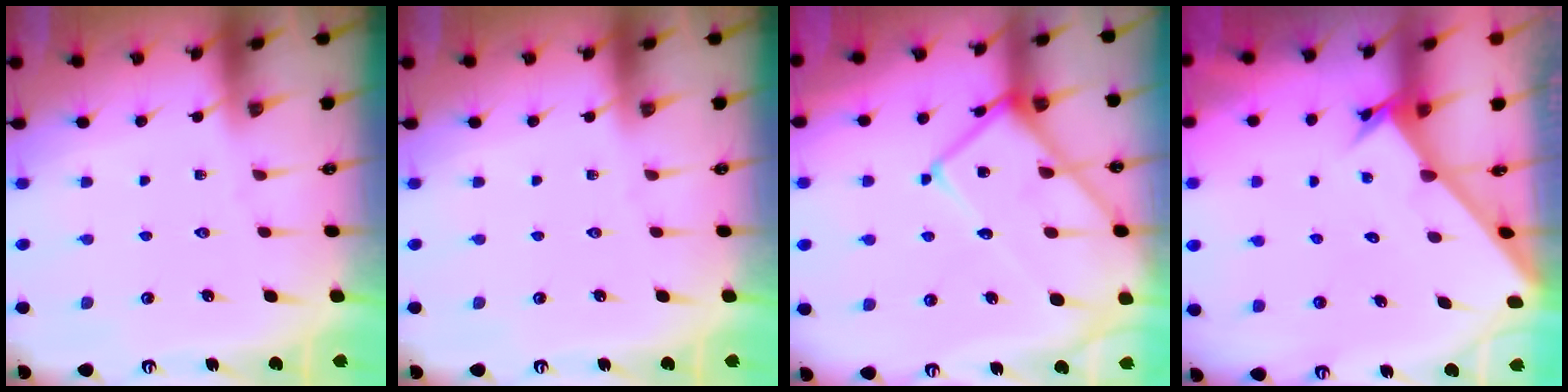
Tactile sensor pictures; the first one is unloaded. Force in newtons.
{"total": 0.0}
{"total": 17.2, "press": 17.2, "slide": 1.6}
{"total": 2.4, "press": 2.4, "slide": 0.1}